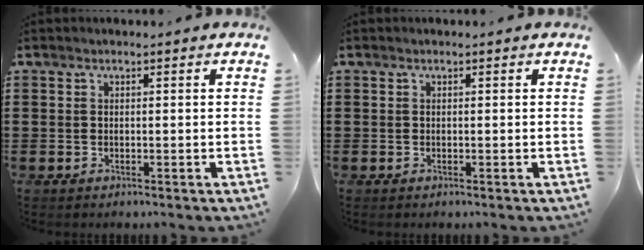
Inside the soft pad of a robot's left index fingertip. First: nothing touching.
{"total": 0.0}